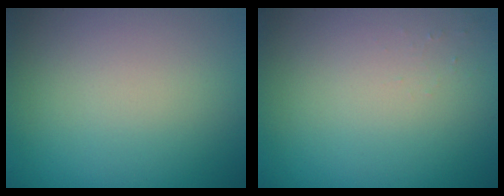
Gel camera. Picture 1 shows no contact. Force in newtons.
{"total": 0.5, "press": 0.5, "slide": 0.1}